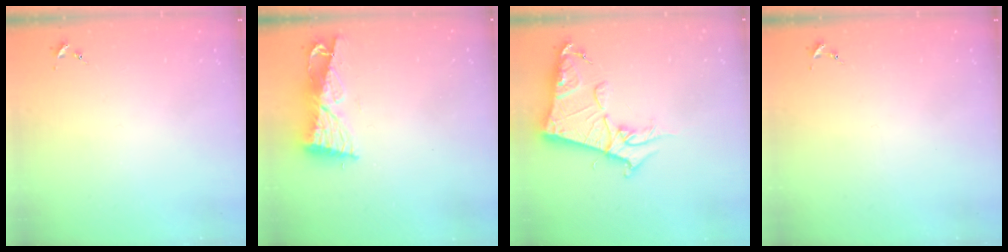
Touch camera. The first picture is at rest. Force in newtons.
{"total": 9.3, "press": 9.3, "slide": 1.0}
{"total": 14.8, "press": 14.8, "slide": 1.5}
{"total": 0.0}